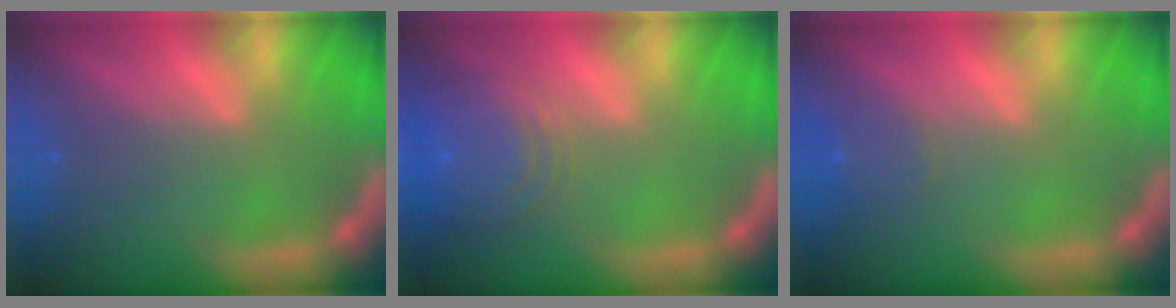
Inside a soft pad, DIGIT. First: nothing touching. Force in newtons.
{"total": 8.0}
{"total": 1.9}